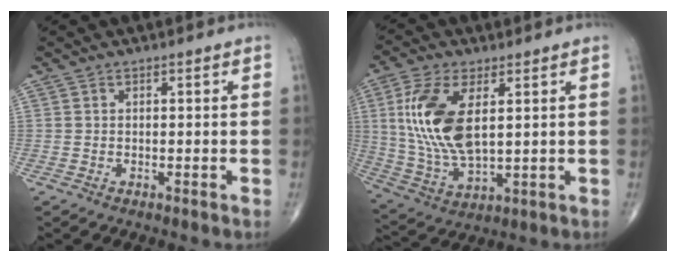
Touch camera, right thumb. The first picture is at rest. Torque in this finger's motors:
{"motor_torque": [0.08, 2.24, 1.87, 0.58, 0.62]}